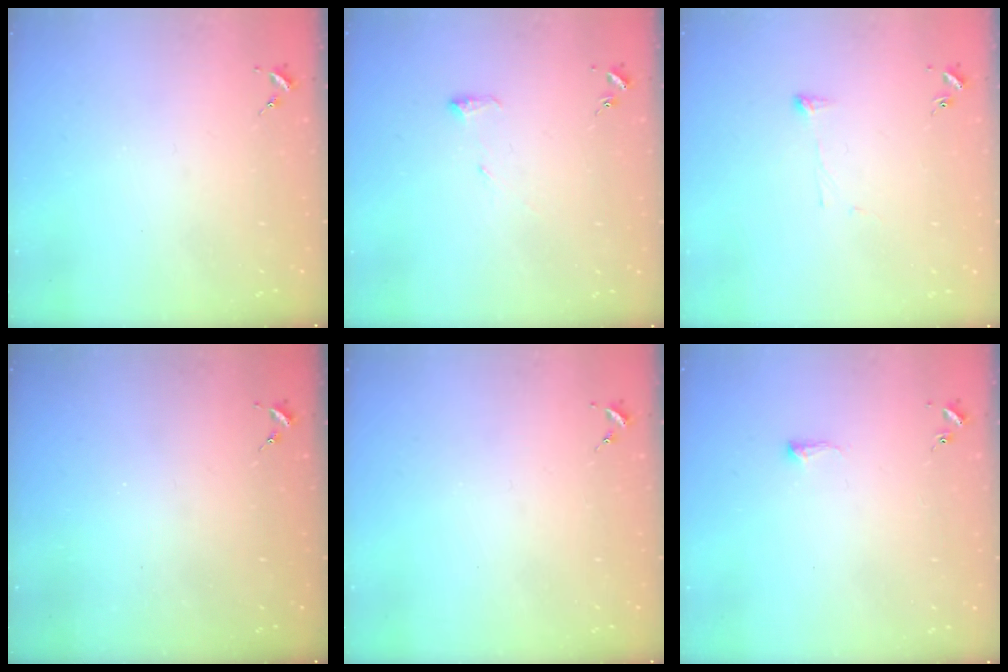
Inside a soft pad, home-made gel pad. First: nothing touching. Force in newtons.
{"total": 6.2, "press": 6.1, "slide": 0.9}
{"total": 3.7, "press": 3.6, "slide": 0.7}
{"total": 0.0}
{"total": 0.0}
{"total": 5.2, "press": 5.1, "slide": 0.8}